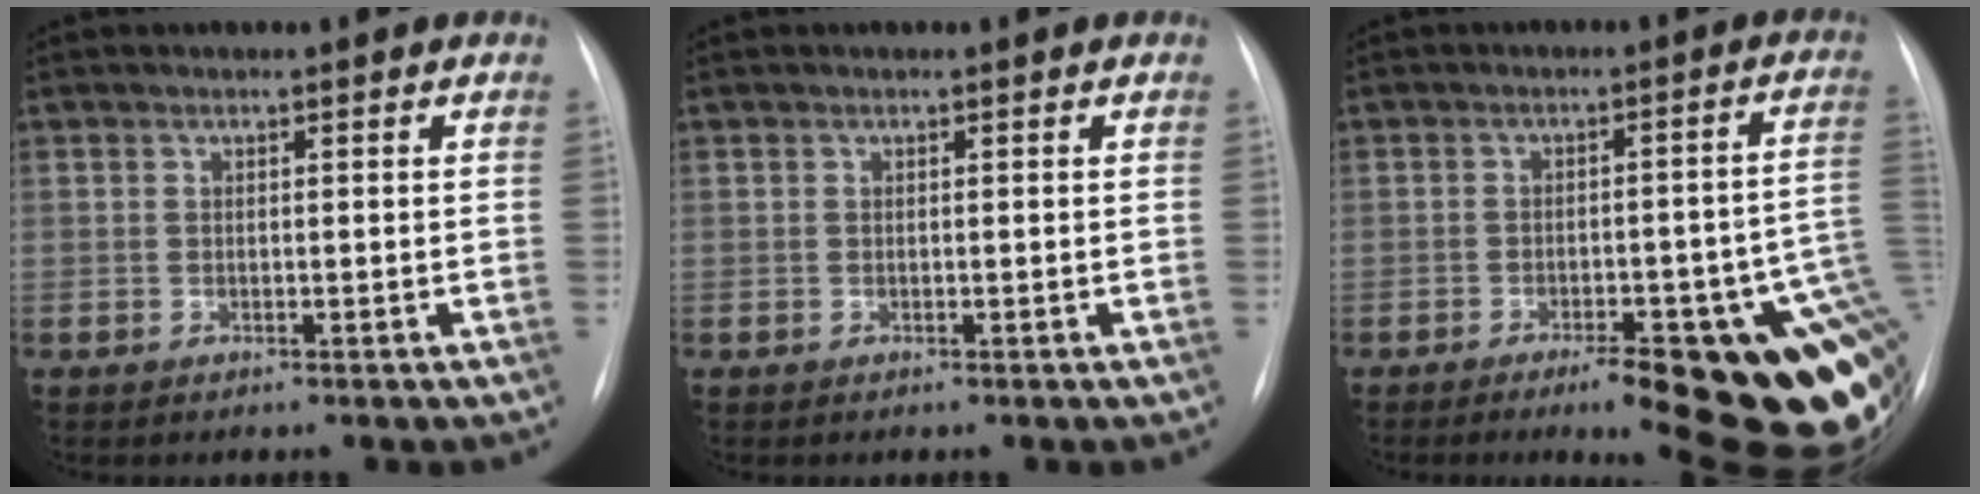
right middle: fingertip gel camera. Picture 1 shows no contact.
{"total": 0.0}
{"total": 23.1, "force": [-10.0, 5.5, 20.1], "torque": [-0.136, 0.009, -0.115]}